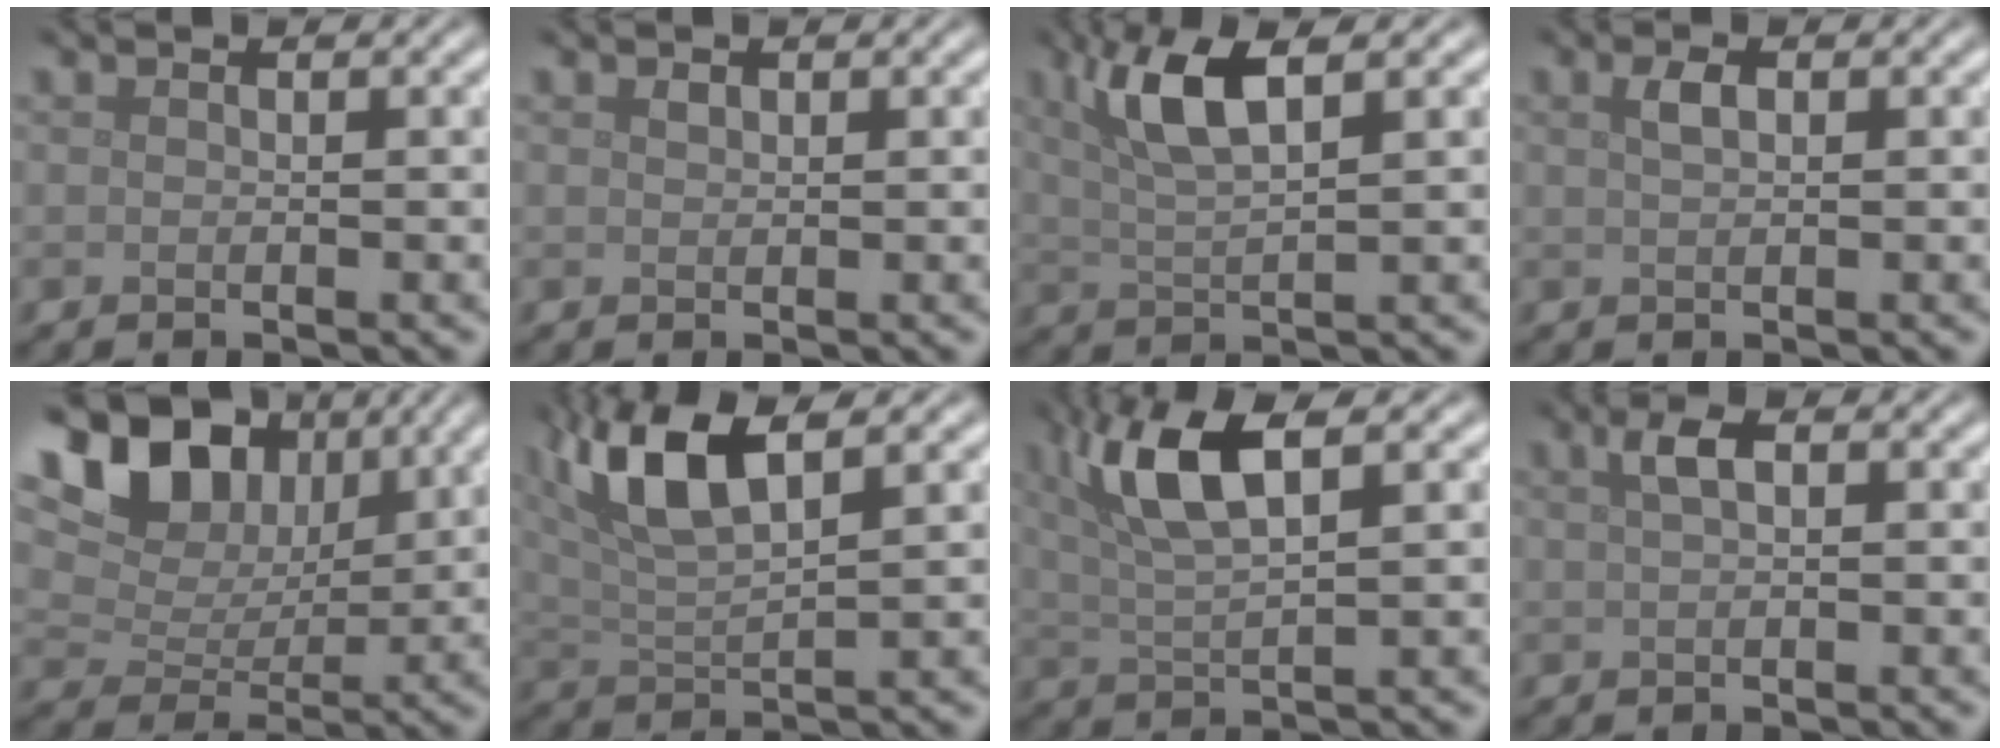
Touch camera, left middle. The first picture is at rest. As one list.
[{"total": 0.6, "force": [0.4, 0.3, 0.3], "torque": [-0.007, 0.000, 0.008]}, {"total": 5.2, "force": [2.2, 1.4, 4.5], "torque": [-0.089, 0.006, 0.043]}, {"total": 1.4, "force": [0.6, 0.6, 1.1], "torque": [-0.024, 0.003, 0.011]}, {"total": 11.1, "force": [5.6, 7.2, 6.3], "torque": [-0.115, 0.028, 0.078]}, {"total": 7.3, "force": [3.6, 2.3, 6.0], "torque": [-0.117, 0.017, 0.067]}, {"total": 6.5, "force": [2.8, 1.9, 5.6], "torque": [-0.110, 0.010, 0.053]}, {"total": 1.9, "force": [0.7, 0.7, 1.6], "torque": [-0.031, 0.010, 0.011]}]